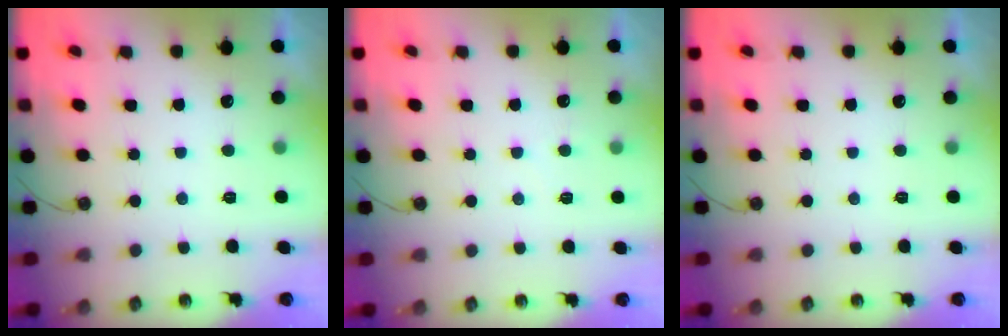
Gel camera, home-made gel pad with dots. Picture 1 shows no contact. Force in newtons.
{"total": 3.9, "press": 3.8, "slide": 0.5}
{"total": 0.0}